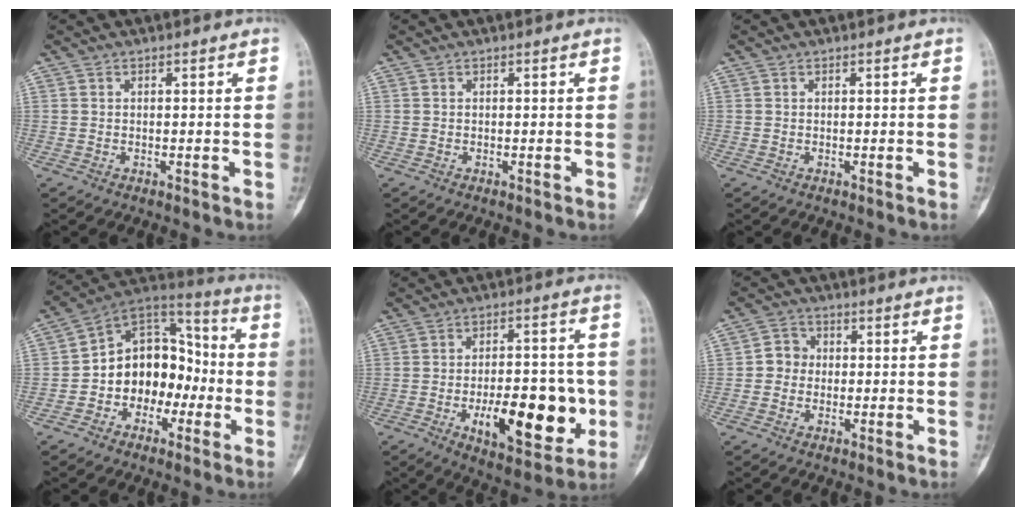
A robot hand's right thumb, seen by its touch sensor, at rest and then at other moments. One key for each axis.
{"total": 0.0}
{"total": 0.0}
{"total": 15.5, "fx": -3.0, "fy": 11.6, "fz": 9.9, "tx": -0.101, "ty": 0.060, "tz": -0.059}
{"total": 18.2, "fx": -4.5, "fy": 8.0, "fz": 15.7, "tx": -0.197, "ty": 0.014, "tz": -0.059}
{"total": 4.0, "fx": -0.3, "fy": 3.6, "fz": 1.5, "tx": -0.003, "ty": 0.010, "tz": -0.016}